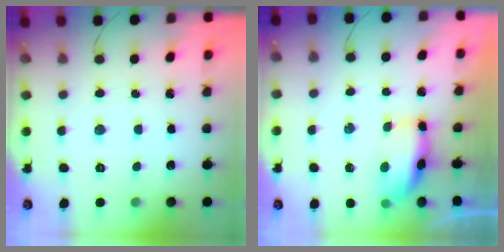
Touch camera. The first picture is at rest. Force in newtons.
{"total": 8.9, "press": 7.7, "slide": 4.5}